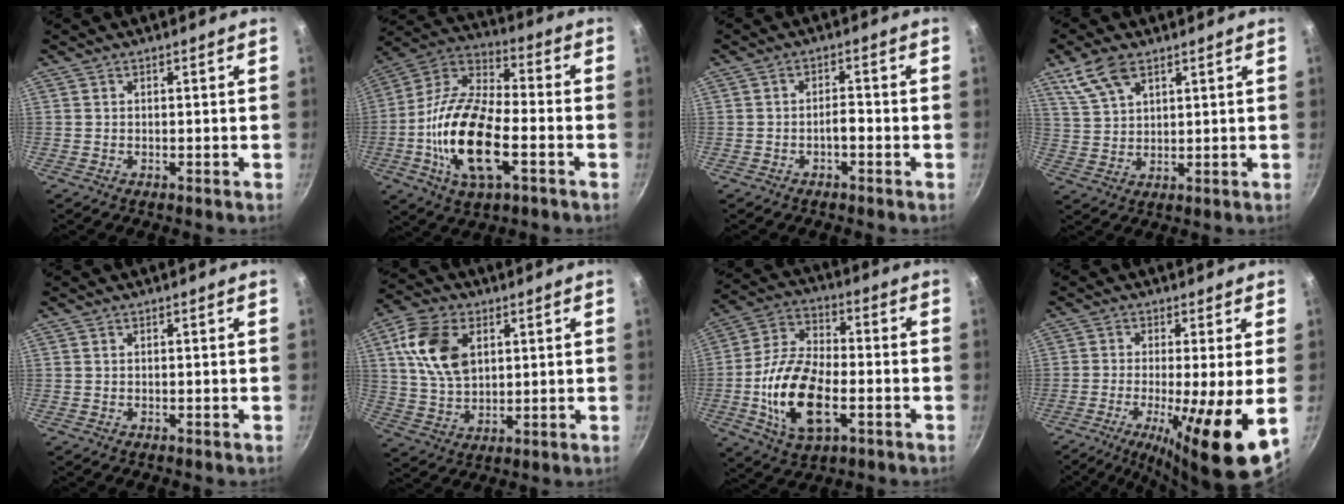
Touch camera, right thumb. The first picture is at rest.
{"total": 20.3, "force": [-5.3, 9.2, 17.2], "torque": [-0.330, 0.028, -0.116]}
{"total": 2.3, "force": [-1.2, 0.9, 1.8], "torque": [-0.022, 0.018, -0.021]}
{"total": 7.8, "force": [4.8, 3.9, 4.7], "torque": [-0.089, -0.009, 0.102]}
{"total": 0.0}
{"total": 13.0, "force": [3.9, 8.5, 9.1], "torque": [-0.154, -0.007, 0.074]}
{"total": 17.1, "force": [-4.1, 8.9, 14.0], "torque": [-0.263, 0.023, -0.082]}
{"total": 13.6, "force": [-3.3, 1.8, 13.1], "torque": [-0.230, -0.017, -0.053]}